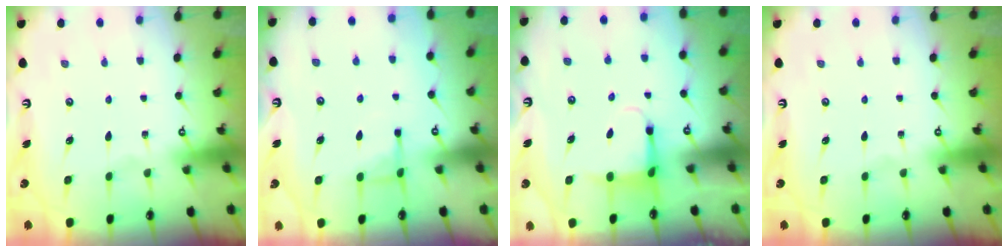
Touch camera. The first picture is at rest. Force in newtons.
{"total": 4.9, "press": 4.8, "slide": 0.9}
{"total": 4.0, "press": 3.8, "slide": 1.2}
{"total": 0.0}